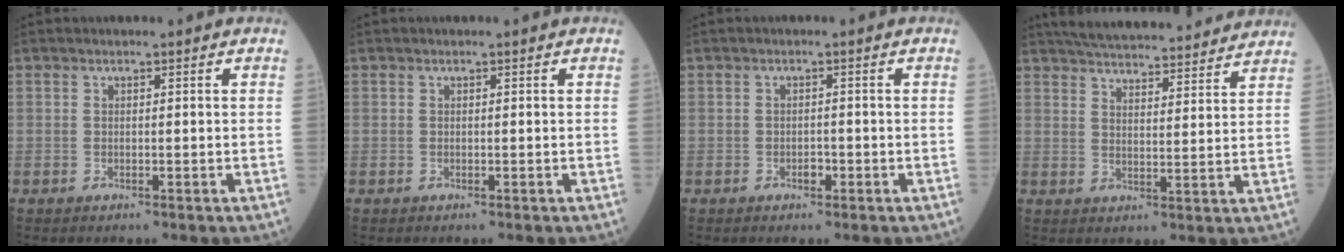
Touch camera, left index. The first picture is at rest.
{"total": 0.0}
{"total": 1.1, "force": [-0.6, 0.6, 0.6], "torque": [-0.010, 0.002, -0.010]}
{"total": 20.9, "force": [19.3, 3.1, 7.3], "torque": [-0.110, 0.022, 0.262]}